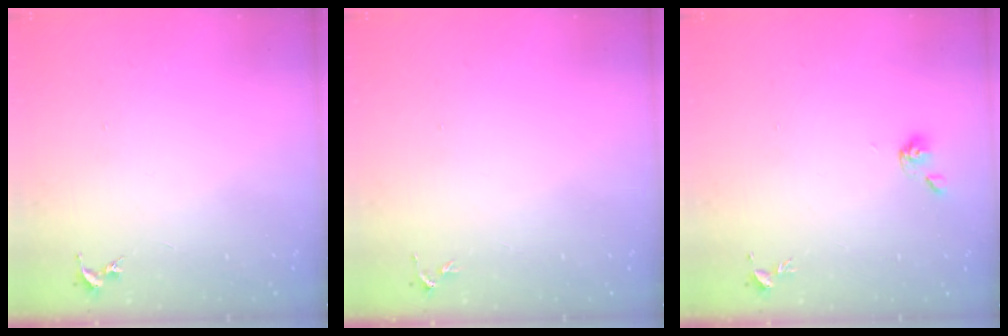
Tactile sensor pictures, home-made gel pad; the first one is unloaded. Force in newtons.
{"total": 3.3, "press": 3.2, "slide": 0.4}
{"total": 4.7, "press": 4.5, "slide": 1.3}